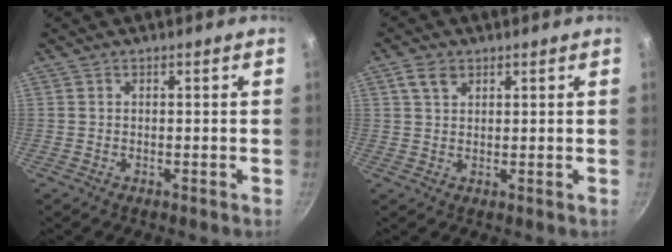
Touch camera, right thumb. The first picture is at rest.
{"total": 3.5, "force": [1.8, 2.3, 2.0], "torque": [-0.030, 0.000, 0.035]}